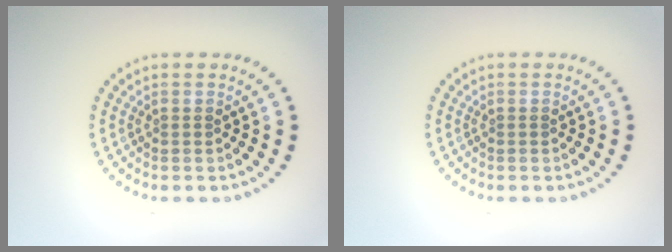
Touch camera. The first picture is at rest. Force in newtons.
{"total": 0.0}